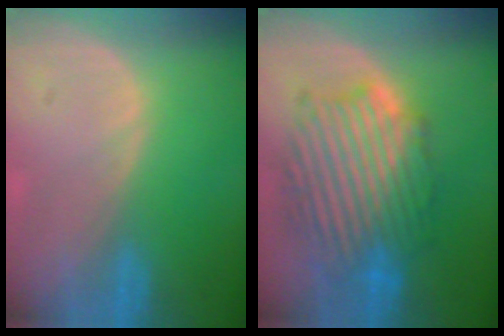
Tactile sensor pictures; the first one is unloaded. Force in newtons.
{"total": 10.4, "press": 10.4, "slide": 0.5}